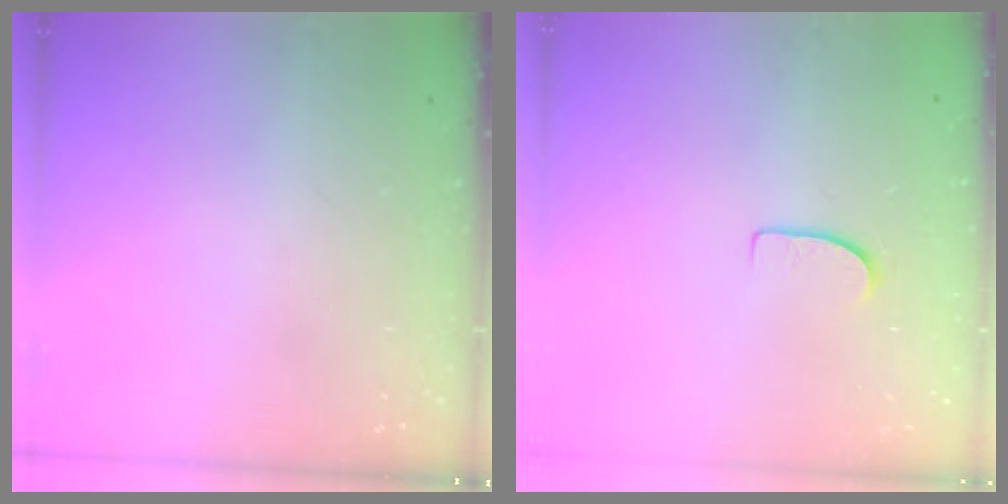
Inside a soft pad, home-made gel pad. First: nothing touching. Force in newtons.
{"total": 6.1, "press": 6.1, "slide": 0.5}